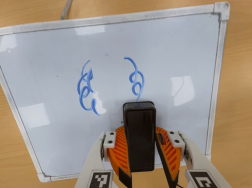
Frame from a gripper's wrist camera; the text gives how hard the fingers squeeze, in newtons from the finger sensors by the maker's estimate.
{"total": 8.3, "left": 8.9, "right": 7.7}